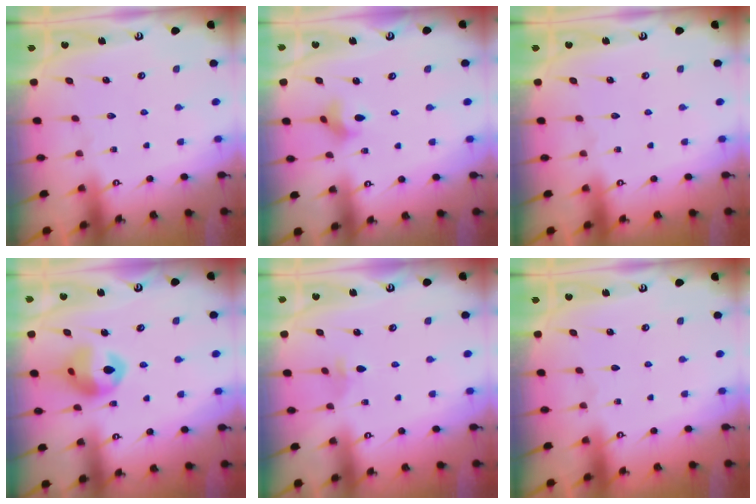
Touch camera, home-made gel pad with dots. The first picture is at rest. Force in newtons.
{"total": 4.5, "press": 4.5, "slide": 0.6}
{"total": 0.0}
{"total": 13.5, "press": 13.4, "slide": 1.7}
{"total": 2.9, "press": 2.8, "slide": 0.8}
{"total": 0.0}